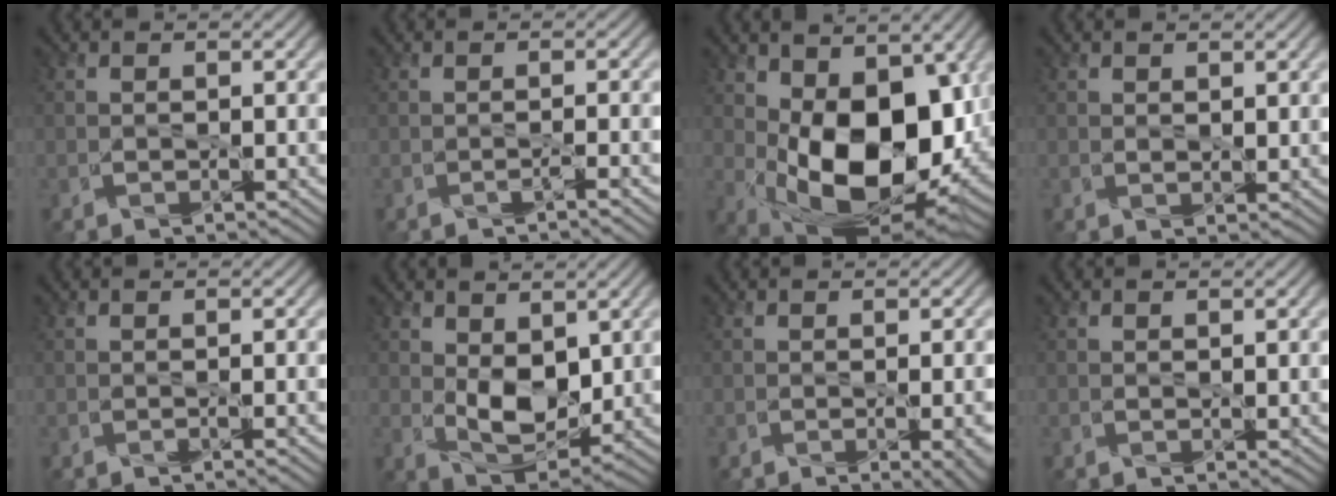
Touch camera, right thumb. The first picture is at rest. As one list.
[{"total": 1.6, "force": [-0.5, -0.3, 1.4], "torque": [-0.025, 0.007, -0.011]}, {"total": 16.4, "force": [0.6, 9.2, 13.6], "torque": [-0.229, -0.030, 0.019]}, {"total": 1.2, "force": [1.0, 0.1, 0.7], "torque": [-0.019, -0.002, 0.024]}, {"total": 1.1, "force": [0.0, -0.3, 1.0], "torque": [-0.017, 0.003, 0.001]}, {"total": 6.8, "force": [1.7, 3.8, 5.4], "torque": [-0.112, -0.008, 0.035]}, {"total": 3.7, "force": [-0.8, 0.7, 3.6], "torque": [-0.045, -0.002, -0.004]}, {"total": 0.7, "force": [0.6, -0.2, 0.4], "torque": [-0.008, 0.003, 0.011]}]